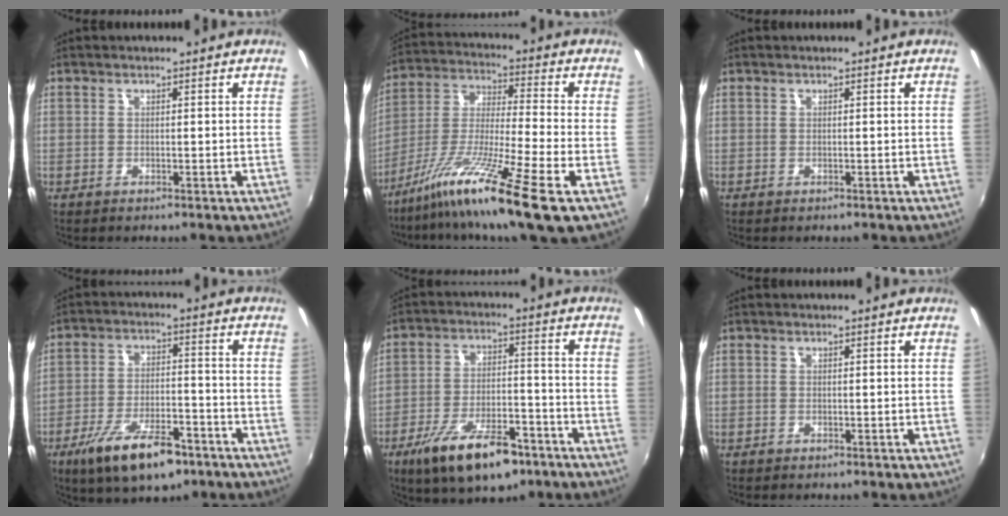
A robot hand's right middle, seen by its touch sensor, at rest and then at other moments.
{"total": 16.7, "force": [-9.9, -0.1, 13.4], "torque": [-0.260, -0.031, -0.188]}
{"total": 0.0}
{"total": 14.2, "force": [-9.0, 5.0, 9.8], "torque": [-0.196, -0.020, -0.150]}
{"total": 15.8, "force": [-10.0, 5.8, 10.7], "torque": [-0.207, -0.018, -0.161]}
{"total": 0.5, "force": [-0.4, 0.3, 0.0], "torque": [-0.003, 0.001, -0.007]}